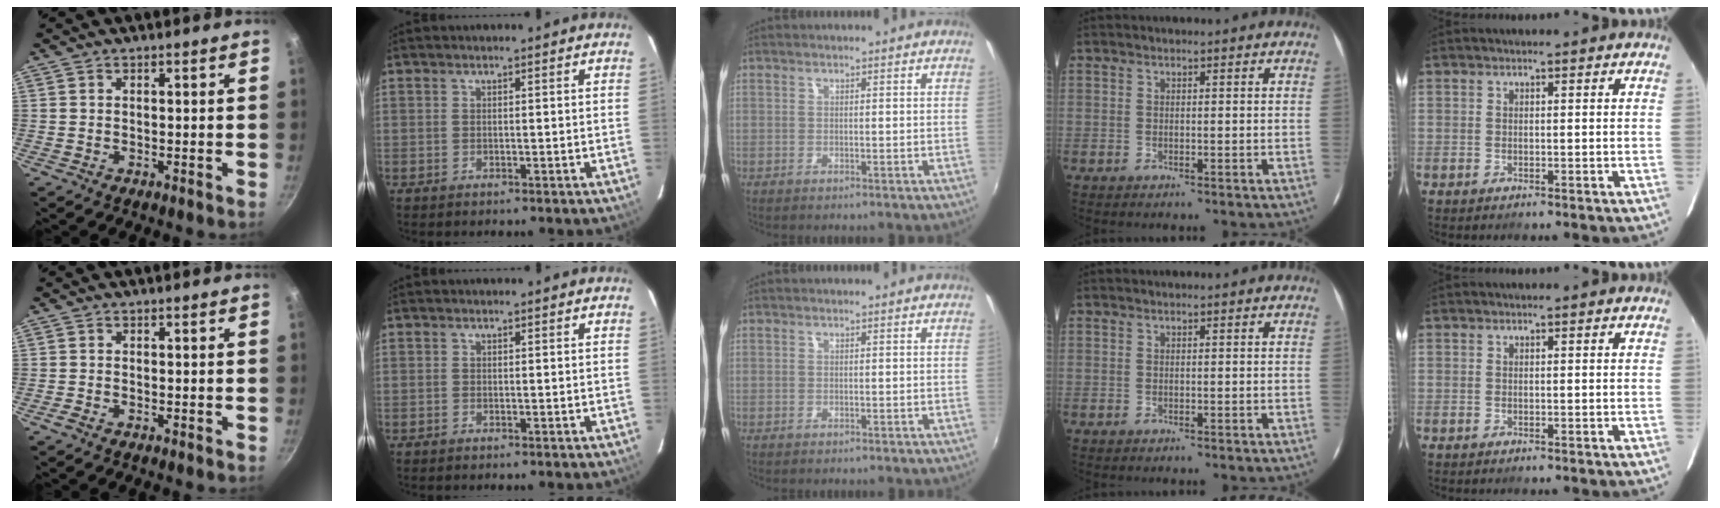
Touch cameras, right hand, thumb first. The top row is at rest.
{"thumb": {"total": 1.0, "force": [-0.8, 0.3, 0.5], "torque": [-0.019, 0.003, -0.019]}}